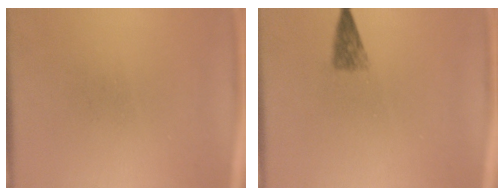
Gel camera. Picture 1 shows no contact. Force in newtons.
{"total": 2.4}